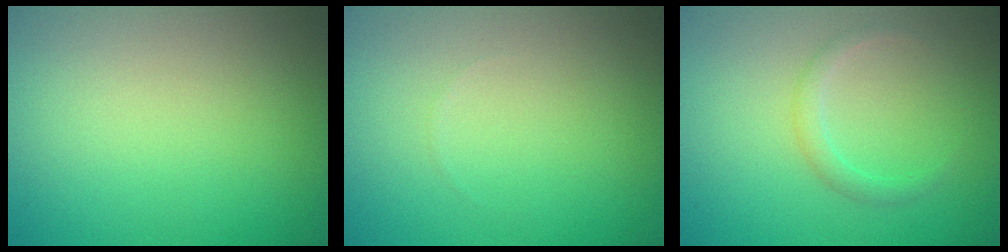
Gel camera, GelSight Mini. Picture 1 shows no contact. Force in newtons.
{"total": 0.0}
{"total": 1.4, "press": 1.4, "slide": 0.0}